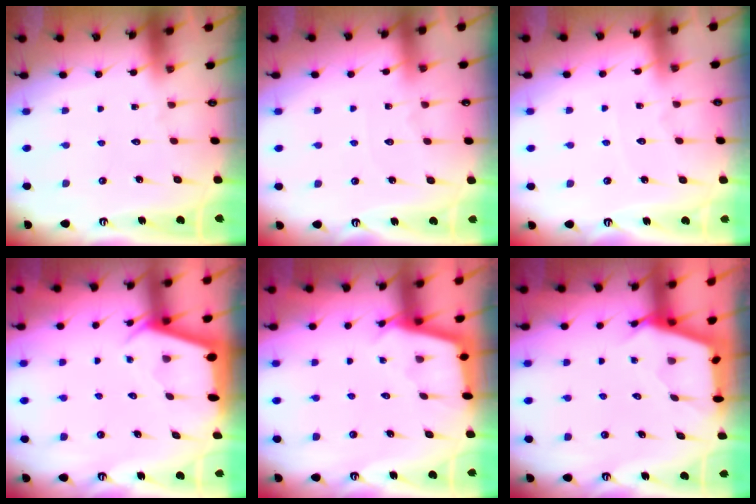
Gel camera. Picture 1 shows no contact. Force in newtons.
{"total": 4.3, "press": 4.2, "slide": 0.5}
{"total": 2.7, "press": 2.7, "slide": 0.2}
{"total": 2.4, "press": 2.4, "slide": 0.3}
{"total": 2.9, "press": 2.9, "slide": 0.3}
{"total": 2.7, "press": 2.7, "slide": 0.3}